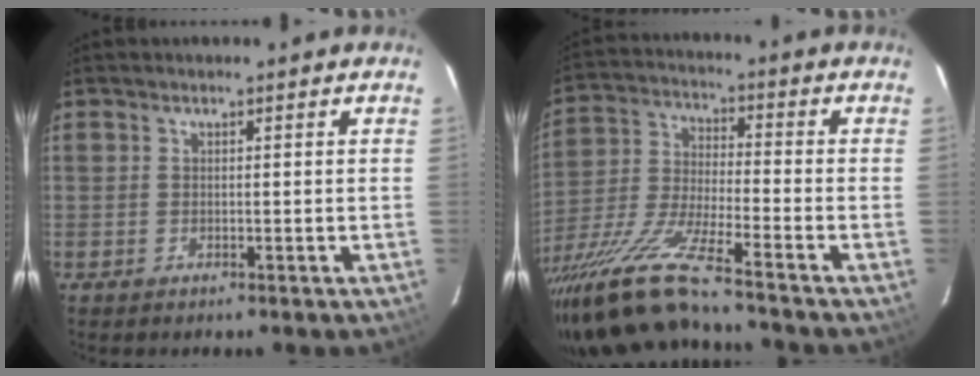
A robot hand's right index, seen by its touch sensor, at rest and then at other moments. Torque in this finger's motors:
{"motor_torque": [2.14, 0.00, 1.06, 0.21]}